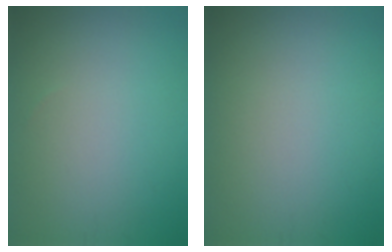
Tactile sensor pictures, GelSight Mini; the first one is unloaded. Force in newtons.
{"total": 0.0}